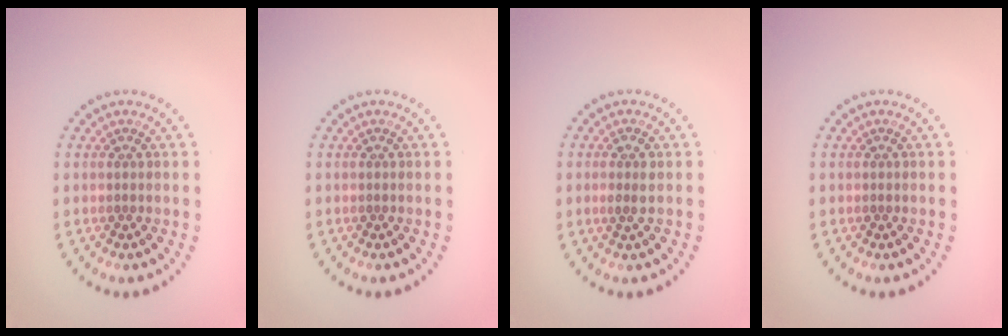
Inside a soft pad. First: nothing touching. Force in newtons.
{"total": 0.0}
{"total": 1.3, "press": 1.2, "slide": 0.5}
{"total": 0.0}